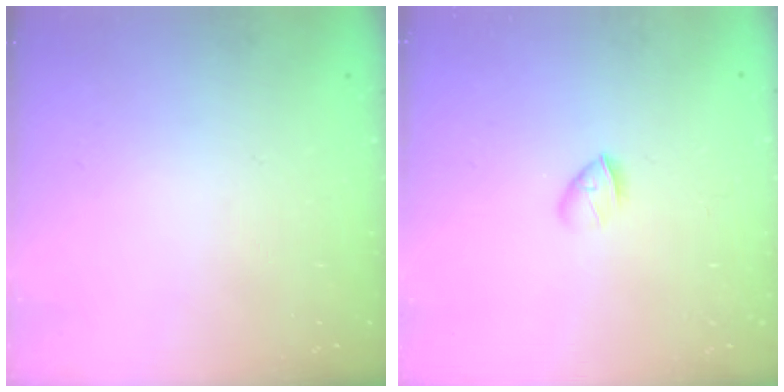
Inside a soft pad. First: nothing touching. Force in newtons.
{"total": 3.4, "press": 3.2, "slide": 1.0}